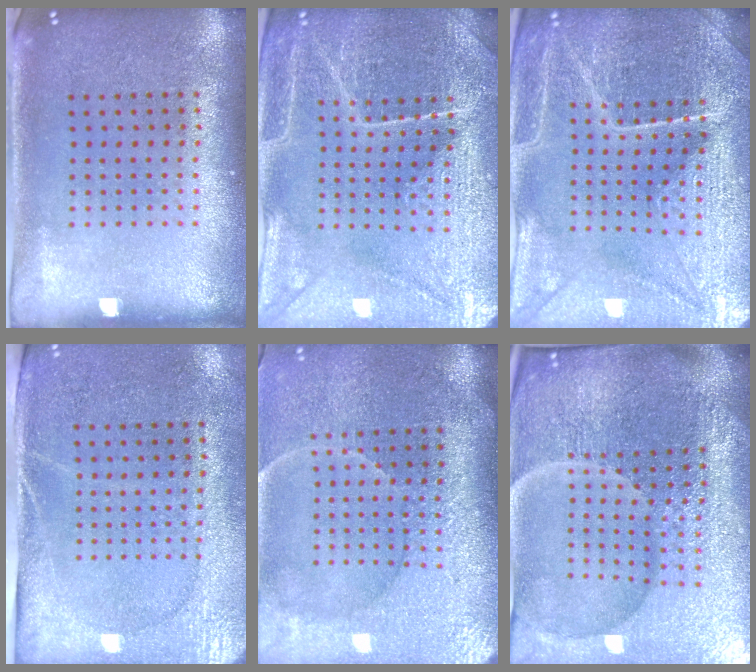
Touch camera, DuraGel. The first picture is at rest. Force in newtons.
{"total": 4.3, "press": 4.2, "slide": 0.9}
{"total": 4.9, "press": 4.6, "slide": 1.6}
{"total": 2.7, "press": 2.3, "slide": 1.5}
{"total": 4.1, "press": 3.7, "slide": 1.7}
{"total": 7.2, "press": 6.4, "slide": 3.4}